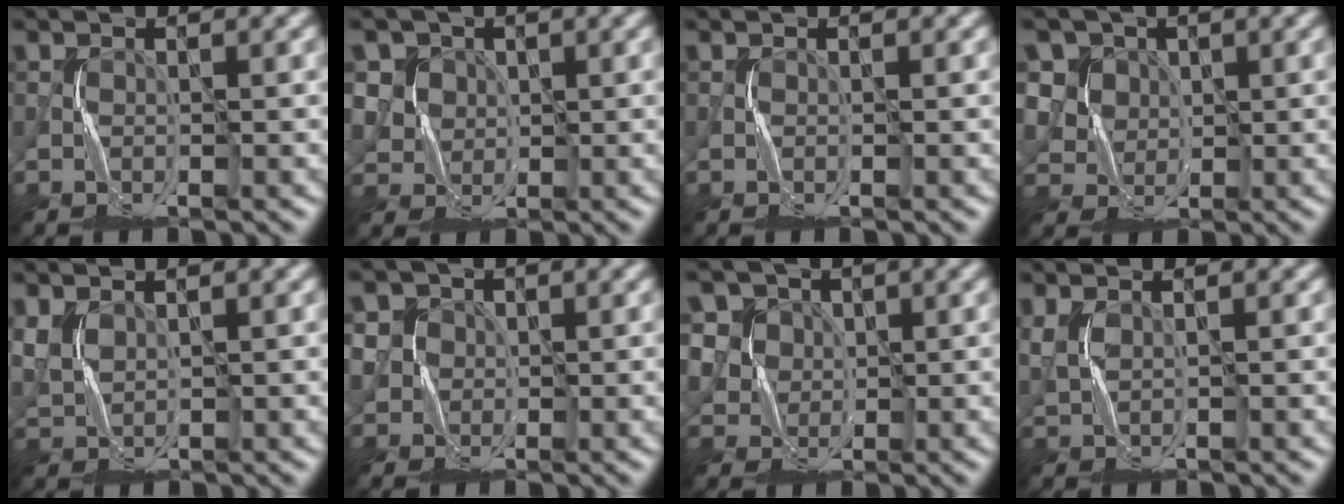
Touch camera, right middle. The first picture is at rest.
{"total": 5.2, "force": [2.4, 4.4, 1.4], "torque": [-0.042, 0.002, 0.040]}
{"total": 0.0}
{"total": 7.1, "force": [3.3, 5.8, 2.6], "torque": [-0.067, 0.008, 0.048]}
{"total": 2.7, "force": [1.6, 1.3, 1.7], "torque": [-0.057, 0.000, 0.038]}
{"total": 4.1, "force": [1.4, 3.8, 0.8], "torque": [-0.025, 0.012, 0.019]}
{"total": 6.7, "force": [3.1, 5.6, 2.1], "torque": [-0.054, 0.005, 0.042]}
{"total": 1.7, "force": [1.0, 0.5, 1.3], "torque": [-0.046, 0.001, 0.025]}